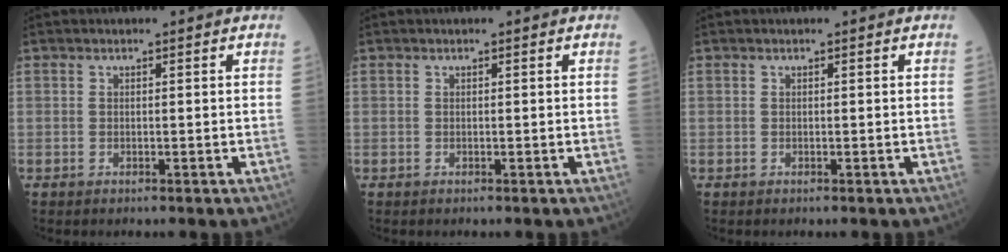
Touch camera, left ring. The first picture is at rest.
{"total": 0.0}
{"total": 0.0}